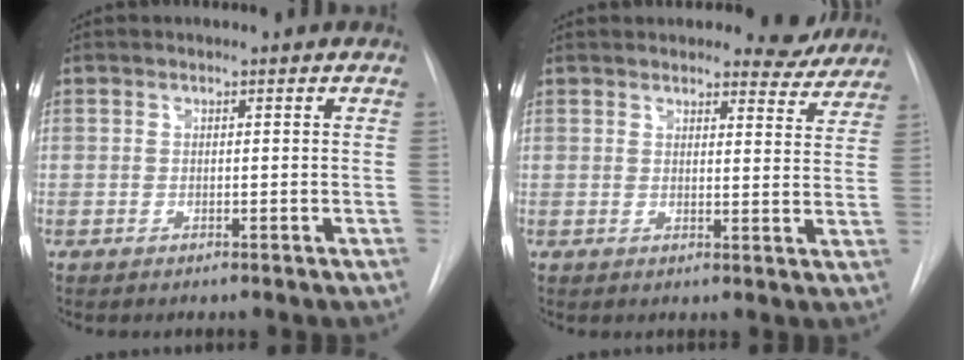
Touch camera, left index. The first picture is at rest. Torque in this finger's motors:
{"motor_torque": [0.91, -1.23, 0.56, 0.11]}